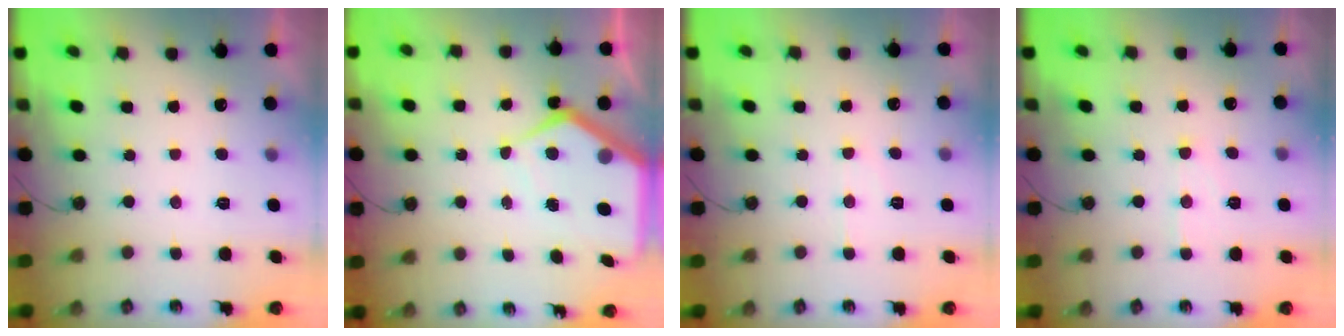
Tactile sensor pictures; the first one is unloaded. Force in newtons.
{"total": 9.2, "press": 9.1, "slide": 0.7}
{"total": 5.5, "press": 5.5, "slide": 0.7}
{"total": 6.6, "press": 6.6, "slide": 0.6}